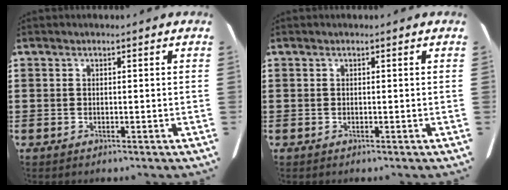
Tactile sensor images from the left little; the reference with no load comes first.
{"total": 0.0}